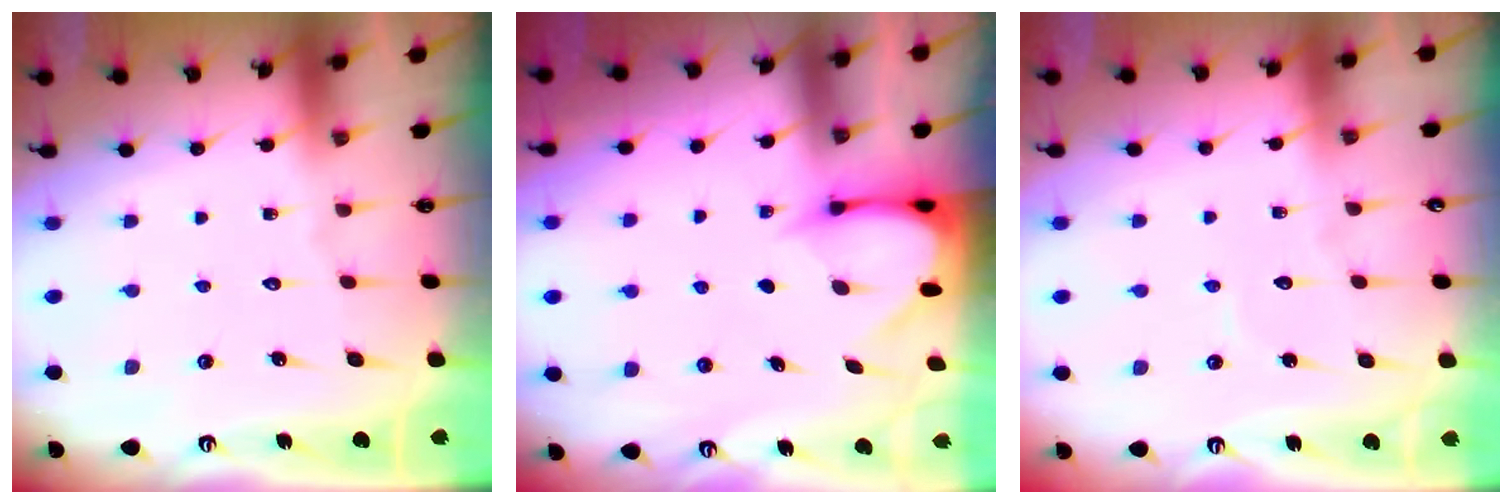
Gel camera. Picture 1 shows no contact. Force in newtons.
{"total": 3.4, "press": 3.4, "slide": 0.3}
{"total": 3.7, "press": 3.7, "slide": 0.3}